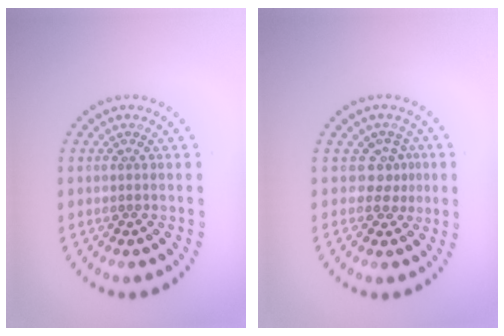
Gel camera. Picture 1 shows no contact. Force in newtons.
{"total": 2.1, "press": 1.4, "slide": 1.6}